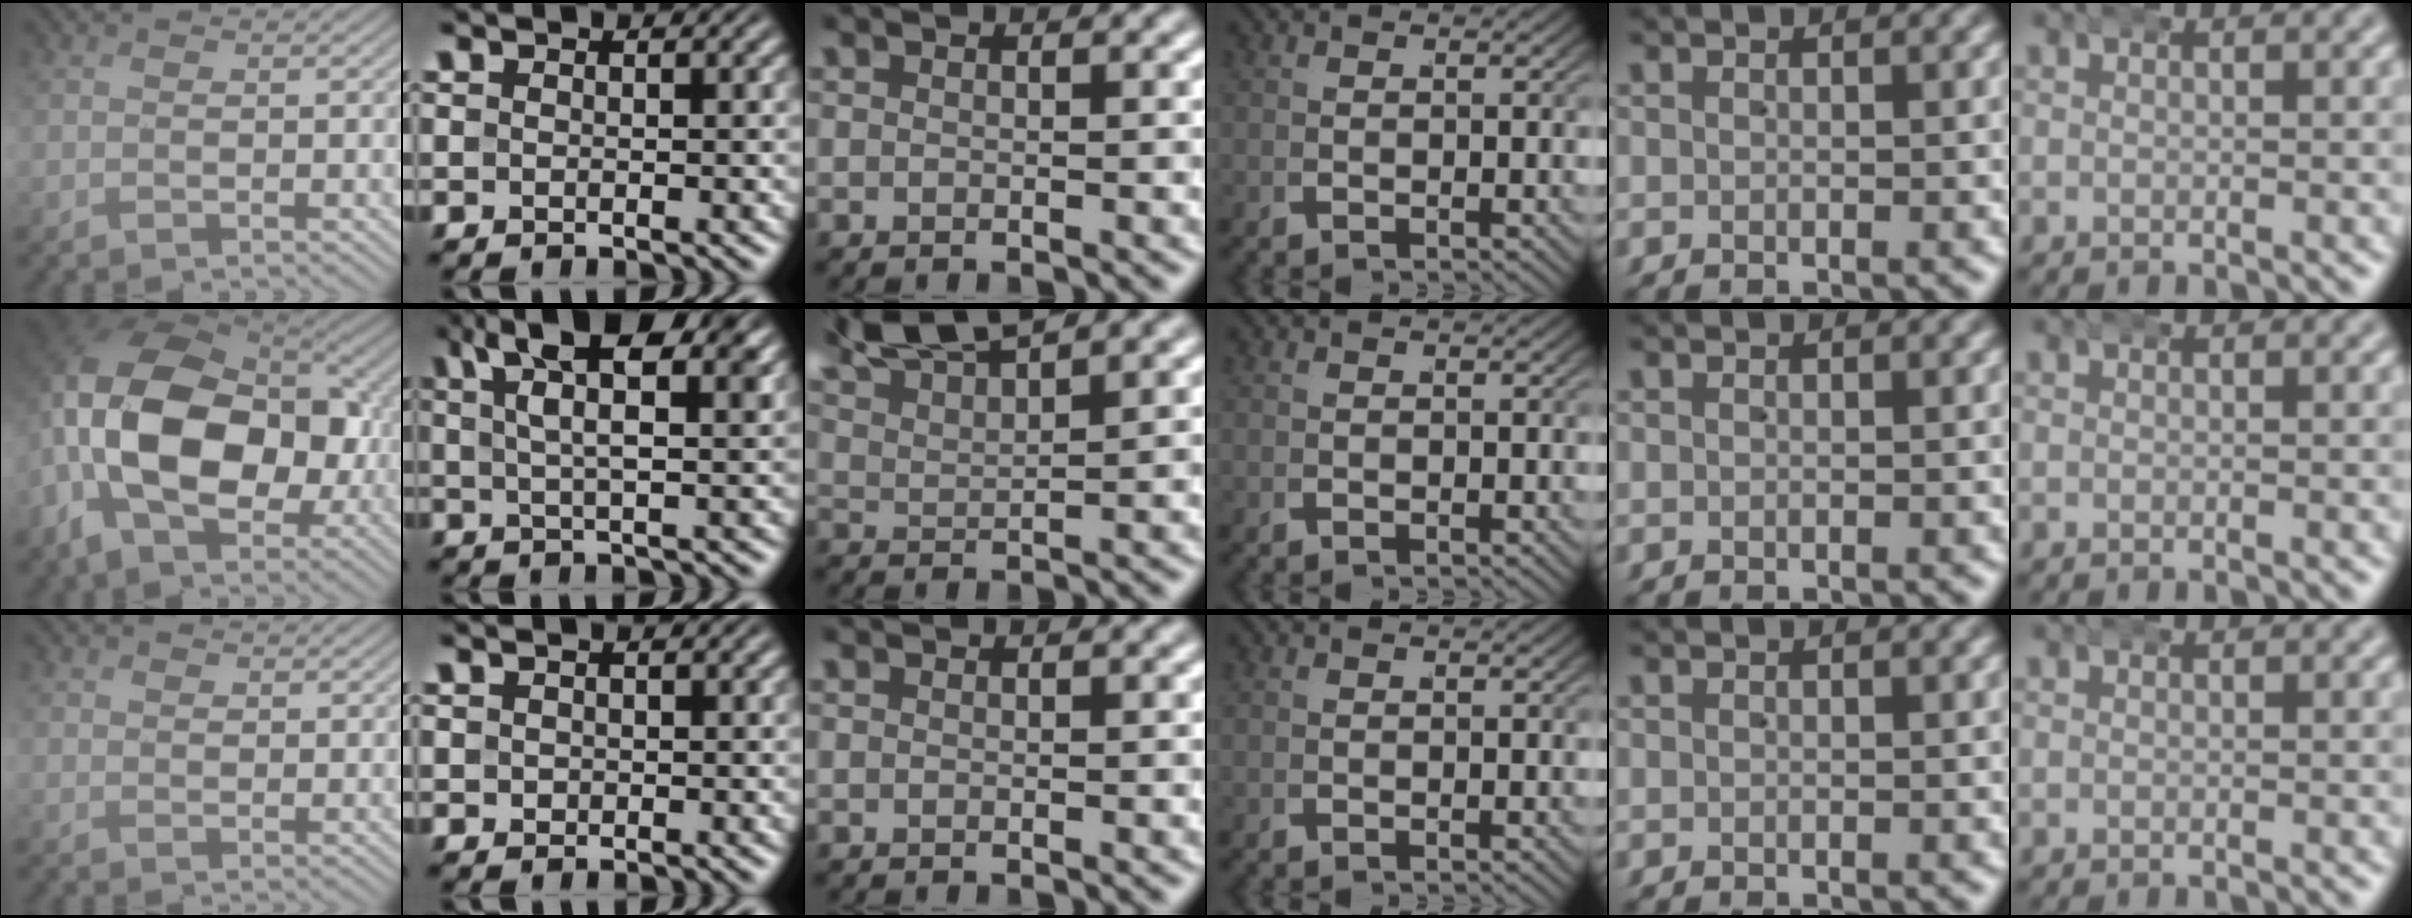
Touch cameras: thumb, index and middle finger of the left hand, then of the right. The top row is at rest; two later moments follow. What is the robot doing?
{"motion": "wrap", "object": "aluminum foil"}